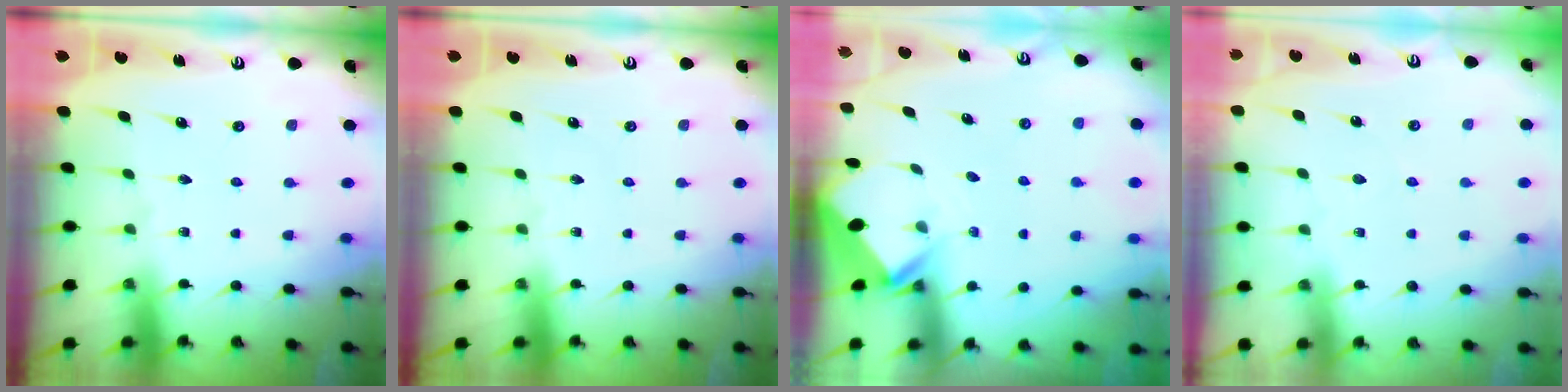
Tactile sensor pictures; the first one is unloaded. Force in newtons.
{"total": 0.0}
{"total": 2.7, "press": 2.7, "slide": 0.2}
{"total": 2.3, "press": 2.3, "slide": 0.4}